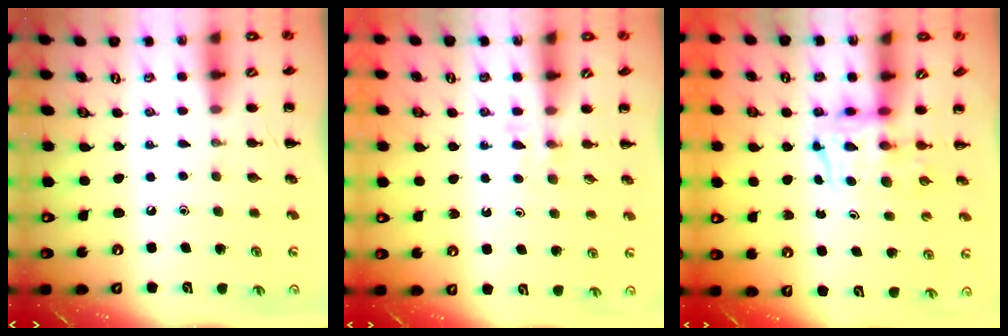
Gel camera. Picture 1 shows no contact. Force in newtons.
{"total": 3.3, "press": 3.0, "slide": 1.3}
{"total": 3.4, "press": 3.3, "slide": 0.6}